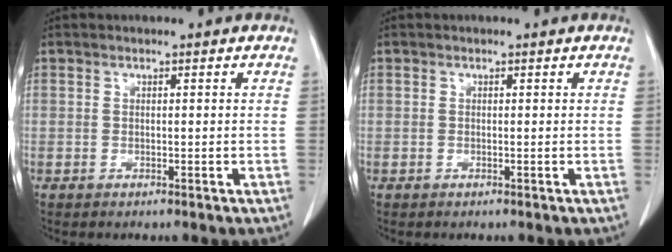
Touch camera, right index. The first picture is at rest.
{"total": 0.0}